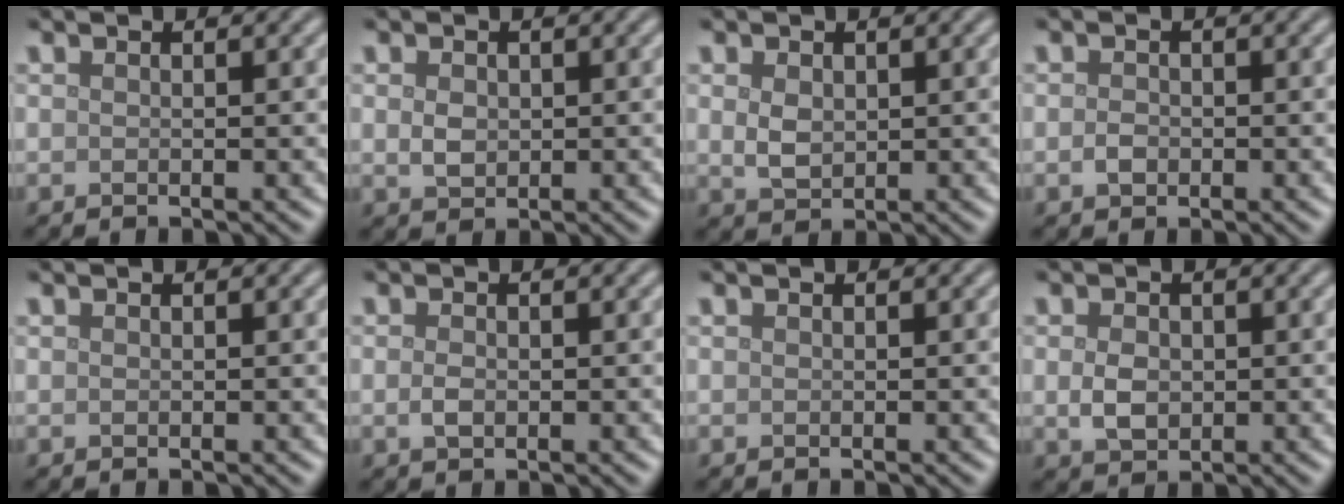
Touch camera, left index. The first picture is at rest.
{"total": 1.8, "force": [0.2, 1.4, 1.1], "torque": [-0.023, 0.000, 0.004]}
{"total": 2.1, "force": [0.4, 1.5, 1.4], "torque": [-0.032, 0.000, 0.012]}
{"total": 1.2, "force": [-0.3, 0.9, 0.7], "torque": [-0.015, -0.001, -0.008]}
{"total": 0.0}
{"total": 1.2, "force": [-0.1, 0.7, 0.9], "torque": [-0.019, -0.001, -0.004]}
{"total": 0.0}
{"total": 2.4, "force": [0.0, 1.8, 1.6], "torque": [-0.033, -0.002, 0.000]}